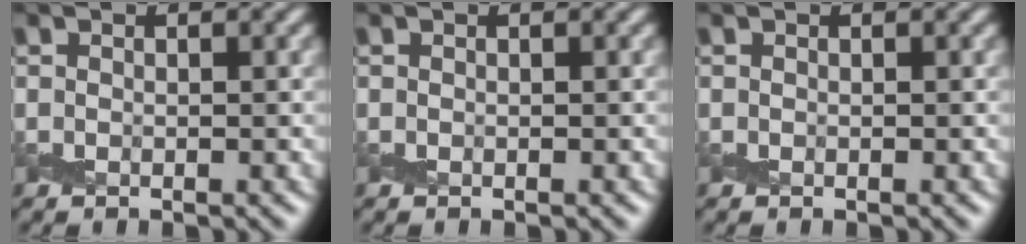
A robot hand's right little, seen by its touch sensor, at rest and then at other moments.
{"total": 0.0}
{"total": 0.0}